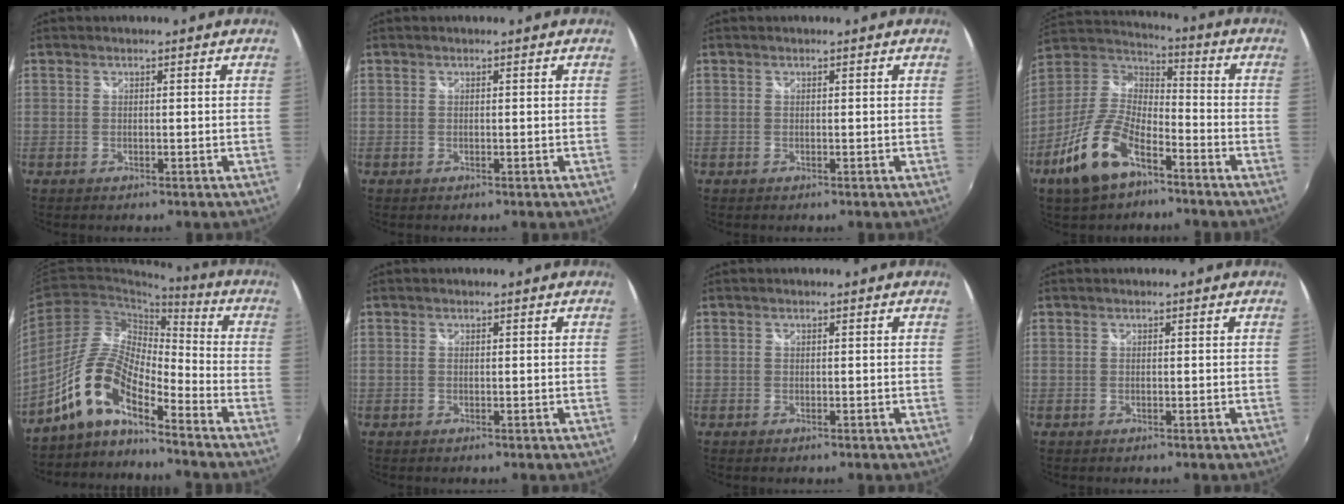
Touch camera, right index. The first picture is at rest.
{"total": 0.0}
{"total": 0.0}
{"total": 15.7, "force": [-8.7, 6.9, 11.1], "torque": [-0.239, -0.014, -0.166]}
{"total": 10.9, "force": [-7.8, 3.1, 6.9], "torque": [-0.143, 0.025, -0.161]}
{"total": 0.0}
{"total": 0.0}
{"total": 0.0}